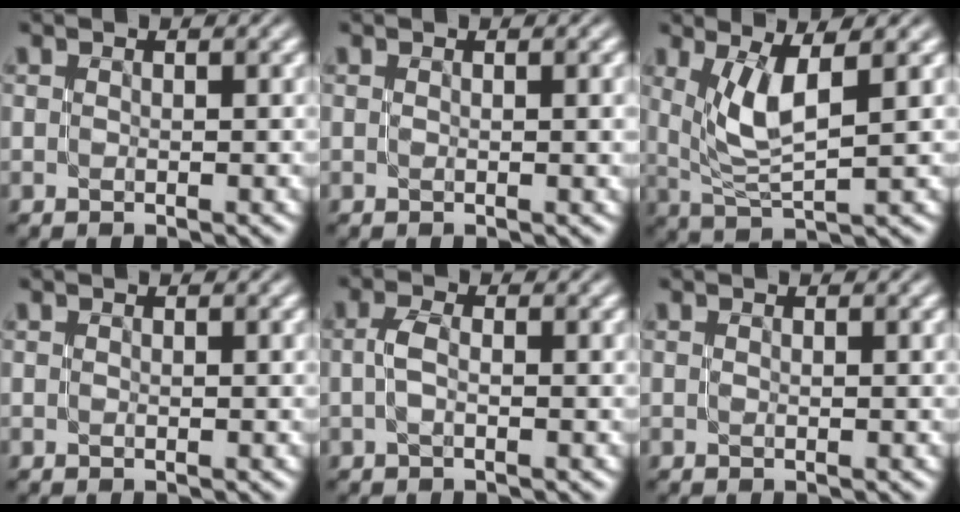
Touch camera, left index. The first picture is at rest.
{"total": 1.3, "force": [0.1, 0.4, 1.2], "torque": [-0.015, 0.003, -0.001]}
{"total": 4.3, "force": [1.5, 1.1, 3.8], "torque": [-0.079, 0.001, 0.036]}
{"total": 0.0}
{"total": 1.4, "force": [-0.1, 0.6, 1.3], "torque": [-0.031, 0.009, -0.006]}
{"total": 0.0}